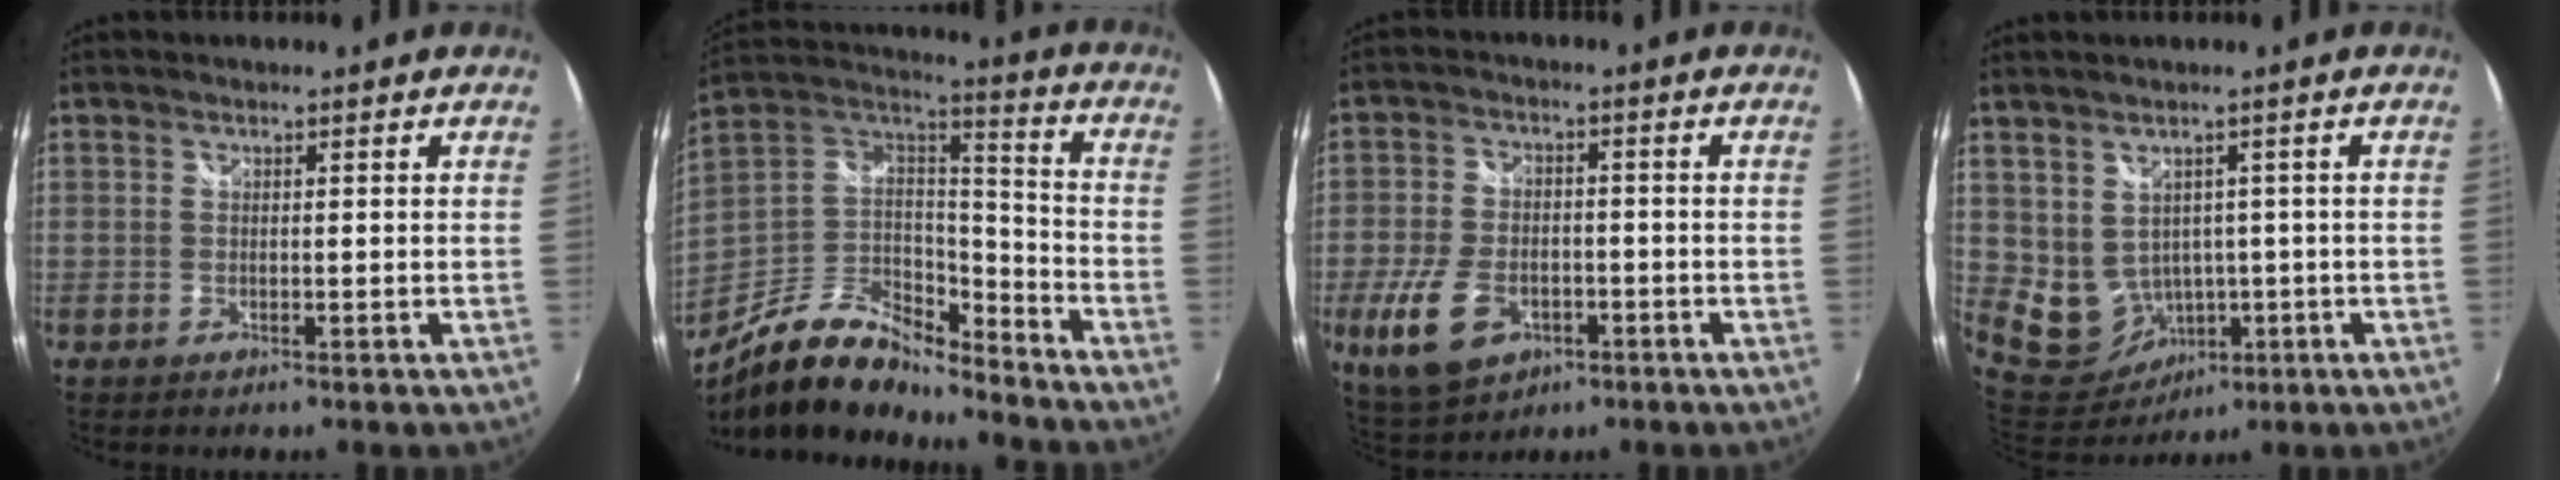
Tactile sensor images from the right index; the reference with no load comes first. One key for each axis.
{"total": 18.8, "fx": -13.6, "fy": 8.0, "fz": 10.2, "tx": -0.215, "ty": -0.005, "tz": -0.243}
{"total": 11.7, "fx": -5.0, "fy": 7.3, "fz": 7.7, "tx": -0.181, "ty": -0.016, "tz": -0.083}
{"total": 9.3, "fx": 0.0, "fy": 8.3, "fz": 4.2, "tx": -0.099, "ty": -0.004, "tz": 0.031}